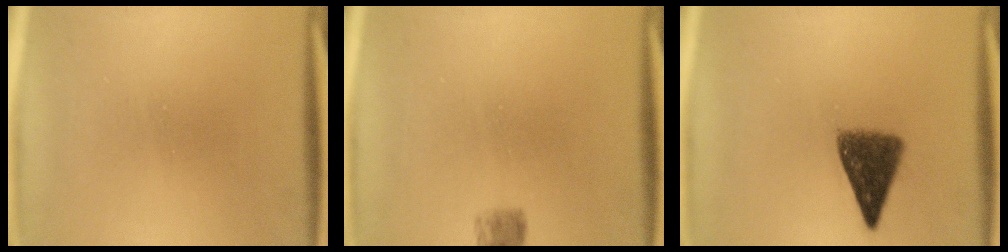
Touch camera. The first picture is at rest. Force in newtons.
{"total": 2.6}
{"total": 7.5}